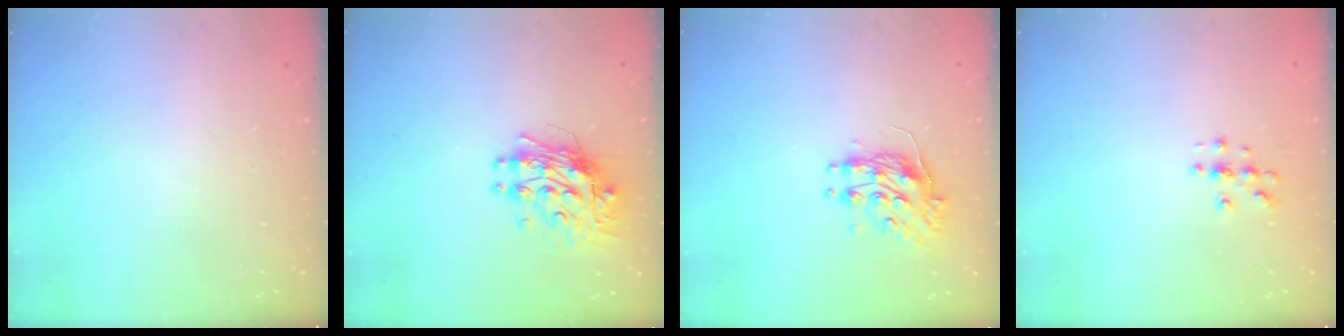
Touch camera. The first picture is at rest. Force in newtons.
{"total": 10.1, "press": 10.1, "slide": 0.8}
{"total": 10.0, "press": 10.0, "slide": 0.0}
{"total": 2.8, "press": 2.8, "slide": 0.2}